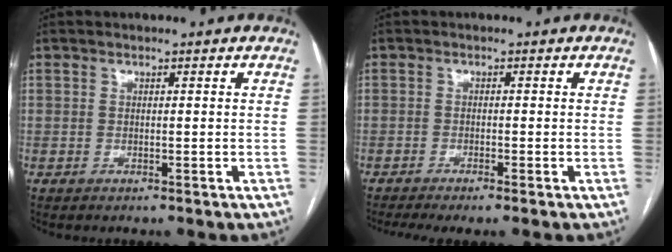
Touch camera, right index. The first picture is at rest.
{"total": 4.4, "force": [-3.1, 0.4, 3.1], "torque": [-0.048, -0.006, -0.053]}